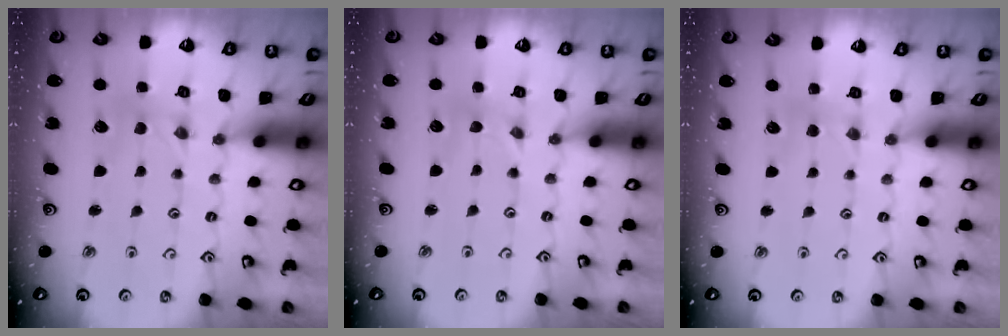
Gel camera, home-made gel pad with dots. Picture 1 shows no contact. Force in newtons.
{"total": 0.0}
{"total": 4.9, "press": 4.8, "slide": 0.7}